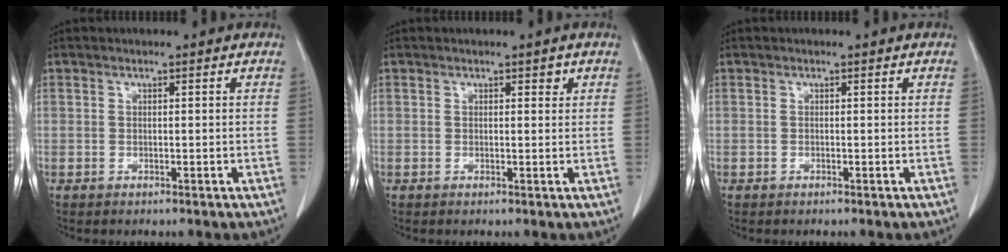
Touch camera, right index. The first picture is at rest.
{"total": 1.4, "force": [0.9, 0.6, 0.9], "torque": [-0.009, -0.005, 0.011]}
{"total": 0.0}